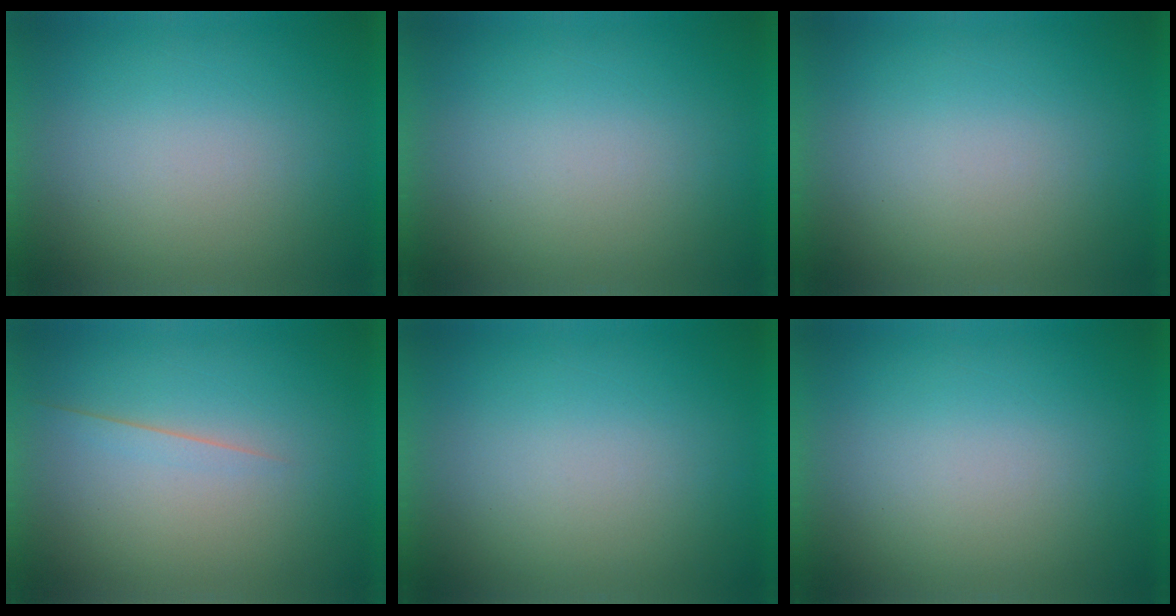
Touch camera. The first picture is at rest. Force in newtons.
{"total": 0.0}
{"total": 0.0}
{"total": 1.4}
{"total": 0.0}
{"total": 0.0}